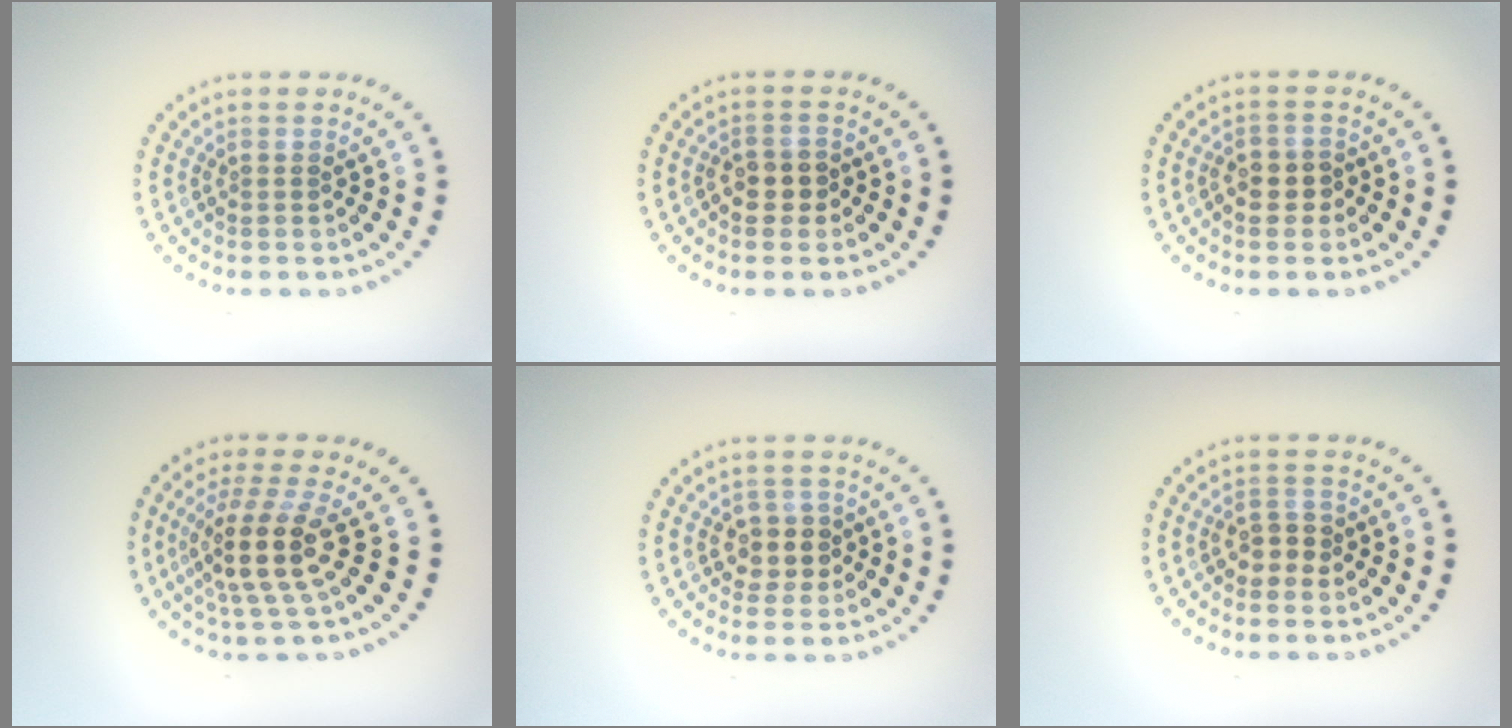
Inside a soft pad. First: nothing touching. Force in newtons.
{"total": 1.6, "press": 1.5, "slide": 0.4}
{"total": 2.4, "press": 2.3, "slide": 0.8}
{"total": 4.4, "press": 3.3, "slide": 2.9}
{"total": 2.3, "press": 2.0, "slide": 1.0}
{"total": 1.8, "press": 1.7, "slide": 0.8}